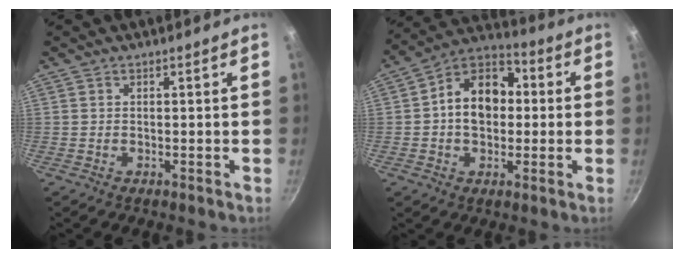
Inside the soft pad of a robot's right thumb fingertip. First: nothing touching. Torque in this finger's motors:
{"motor_torque": [-0.17, 0.17, 0.28, -0.07, 0.25]}